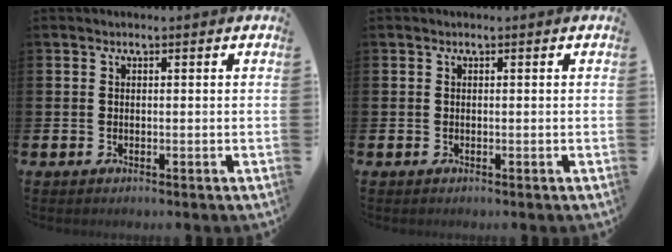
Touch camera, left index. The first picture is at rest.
{"total": 0.0}